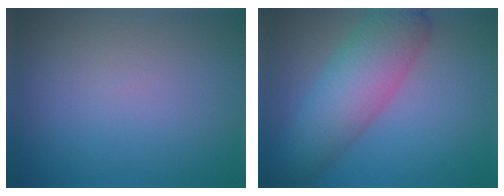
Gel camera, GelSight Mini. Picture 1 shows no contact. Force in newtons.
{"total": 7.3, "press": 7.3, "slide": 0.3}